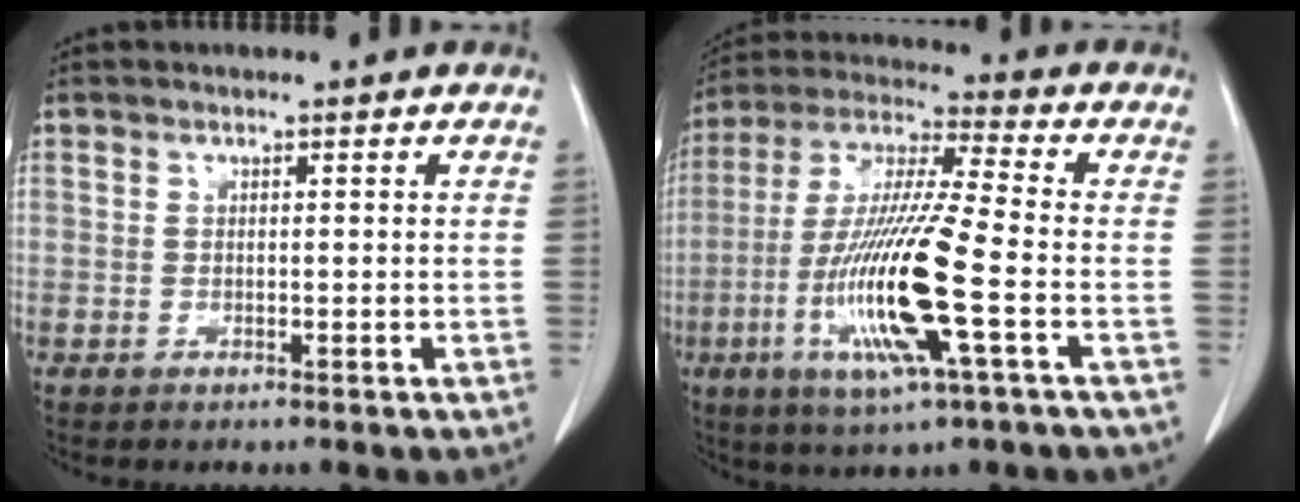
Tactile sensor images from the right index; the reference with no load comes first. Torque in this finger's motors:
{"motor_torque": [2.14, 0.00, 1.05, 0.21]}